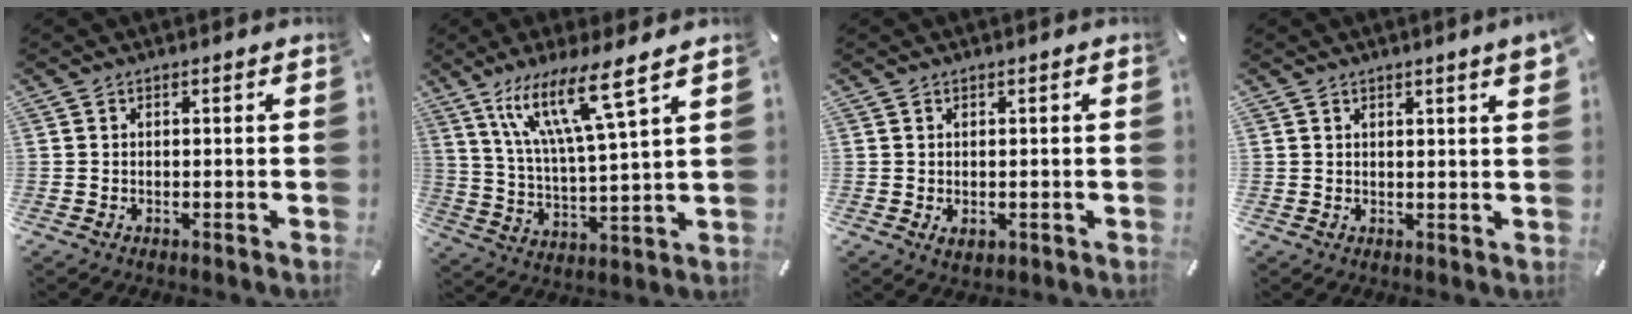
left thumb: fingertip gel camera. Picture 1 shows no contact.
{"total": 15.7, "force": [10.2, 2.3, 11.8], "torque": [-0.241, -0.040, 0.165]}
{"total": 1.4, "force": [-0.1, 1.2, 0.8], "torque": [-0.008, -0.003, -0.003]}
{"total": 2.5, "force": [1.7, 0.3, 1.8], "torque": [-0.029, -0.002, 0.028]}